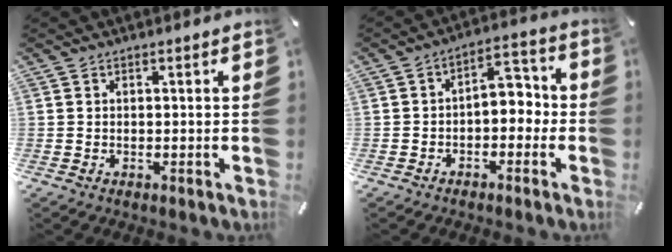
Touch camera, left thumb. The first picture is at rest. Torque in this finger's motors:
{"motor_torque": [0.20, 0.09, 0.41, -0.21, 0.04]}